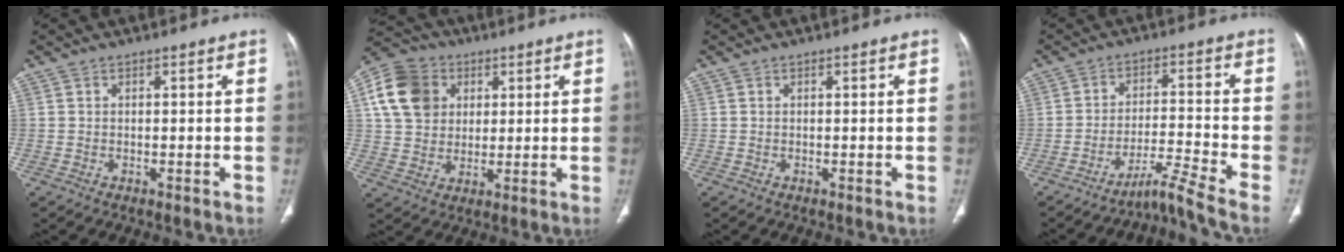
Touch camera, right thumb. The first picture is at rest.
{"total": 13.0, "force": [4.0, 10.7, 6.1], "torque": [-0.104, 0.003, 0.068]}
{"total": 0.0}
{"total": 6.6, "force": [-5.6, -2.8, 2.1], "torque": [-0.064, 0.046, -0.098]}